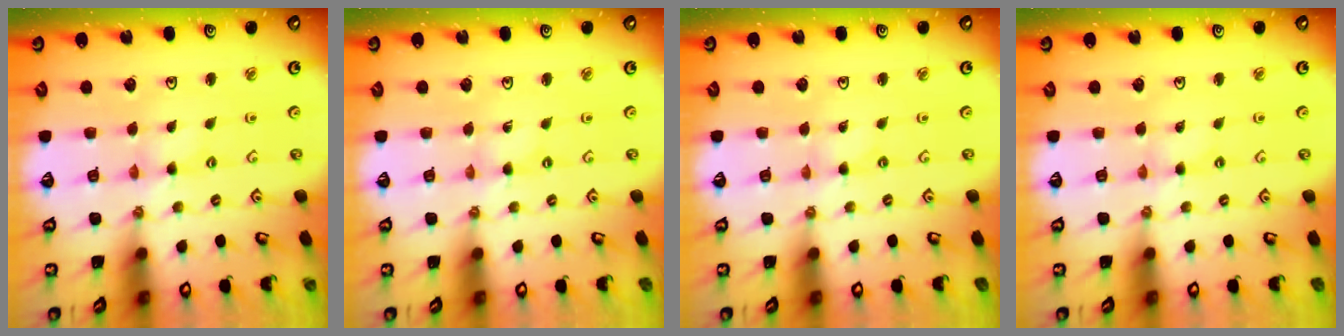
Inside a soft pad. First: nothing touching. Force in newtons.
{"total": 0.0}
{"total": 0.0}
{"total": 0.7, "press": 0.7, "slide": 0.2}